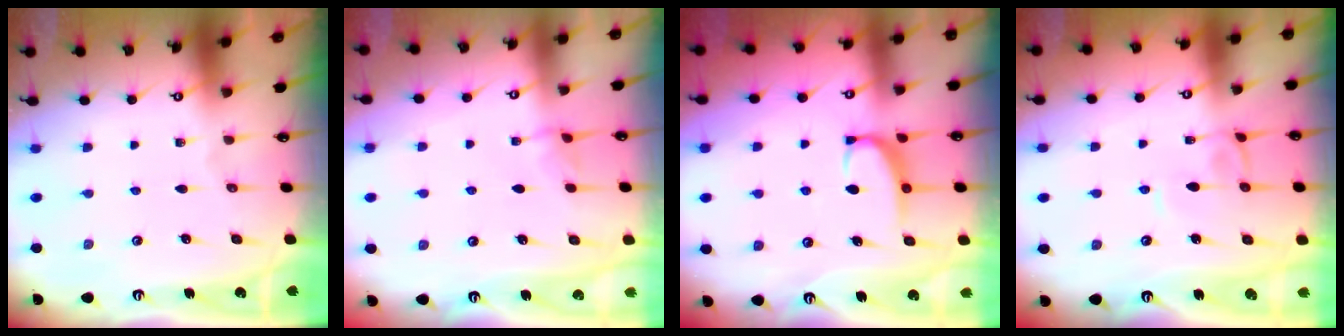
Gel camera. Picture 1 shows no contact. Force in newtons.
{"total": 3.2, "press": 3.2, "slide": 0.2}
{"total": 3.0, "press": 2.7, "slide": 1.2}
{"total": 0.6, "press": 0.5, "slide": 0.2}